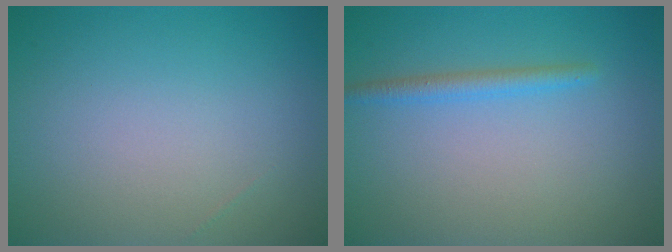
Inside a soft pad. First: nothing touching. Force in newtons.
{"total": 1.7, "press": 1.7, "slide": 0.0}